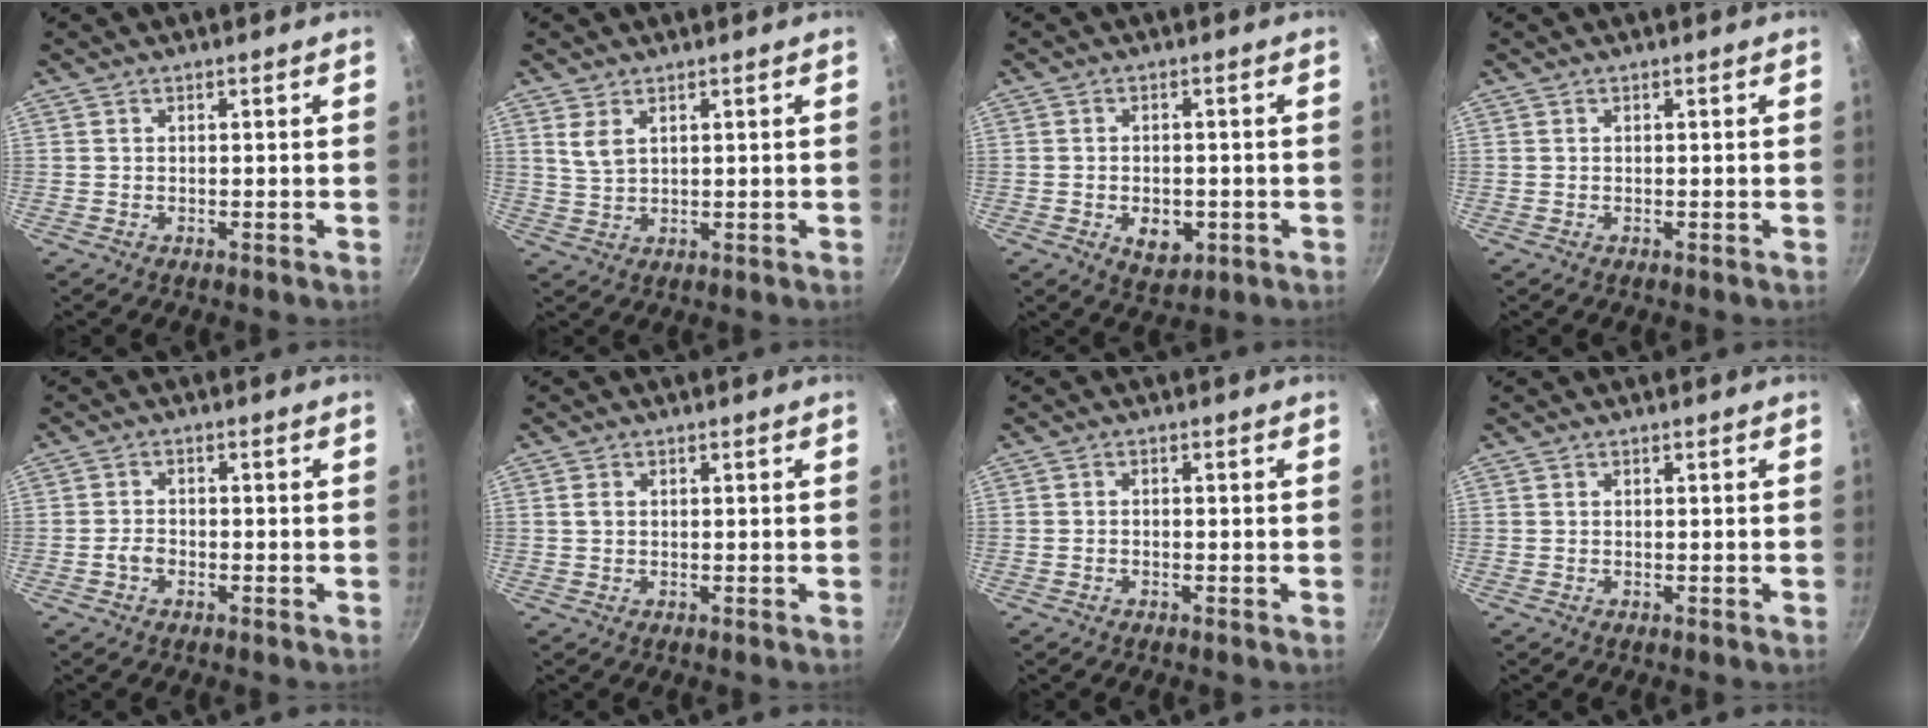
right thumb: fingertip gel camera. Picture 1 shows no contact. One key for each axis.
{"total": 3.8, "fx": 1.8, "fy": 2.1, "fz": 2.7, "tx": -0.049, "ty": -0.011, "tz": 0.039}
{"total": 6.1, "fx": -1.7, "fy": 4.1, "fz": 4.2, "tx": -0.048, "ty": 0.002, "tz": -0.017}
{"total": 0.0}
{"total": 2.4, "fx": -1.1, "fy": 1.6, "fz": 1.4, "tx": -0.023, "ty": 0.016, "tz": -0.023}
{"total": 1.6, "fx": 0.3, "fy": 1.2, "fz": 1.0, "tx": -0.018, "ty": 0.002, "tz": 0.004}
{"total": 0.8, "fx": -0.5, "fy": 0.5, "fz": 0.5, "tx": -0.013, "ty": 0.006, "tz": -0.010}
{"total": 0.0}